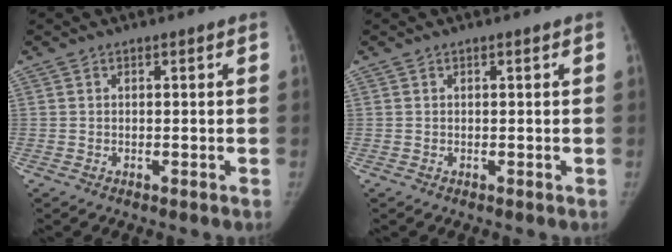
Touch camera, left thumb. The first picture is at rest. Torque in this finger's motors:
{"motor_torque": [1.36, 1.35, -0.03, 0.05, 0.01]}